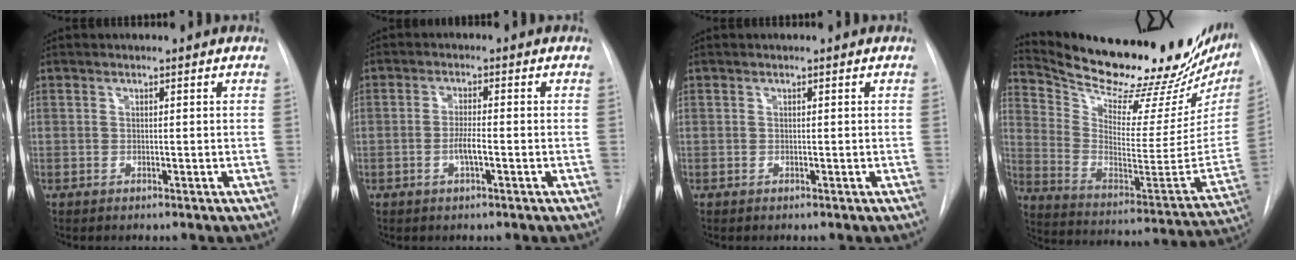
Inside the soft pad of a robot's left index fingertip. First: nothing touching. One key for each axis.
{"total": 2.8, "fx": -1.0, "fy": 0.3, "fz": 2.6, "tx": -0.050, "ty": -0.002, "tz": -0.019}
{"total": 0.0}
{"total": 28.9, "fx": 25.4, "fy": 5.2, "fz": 12.8, "tx": -0.214, "ty": -0.098, "tz": 0.351}